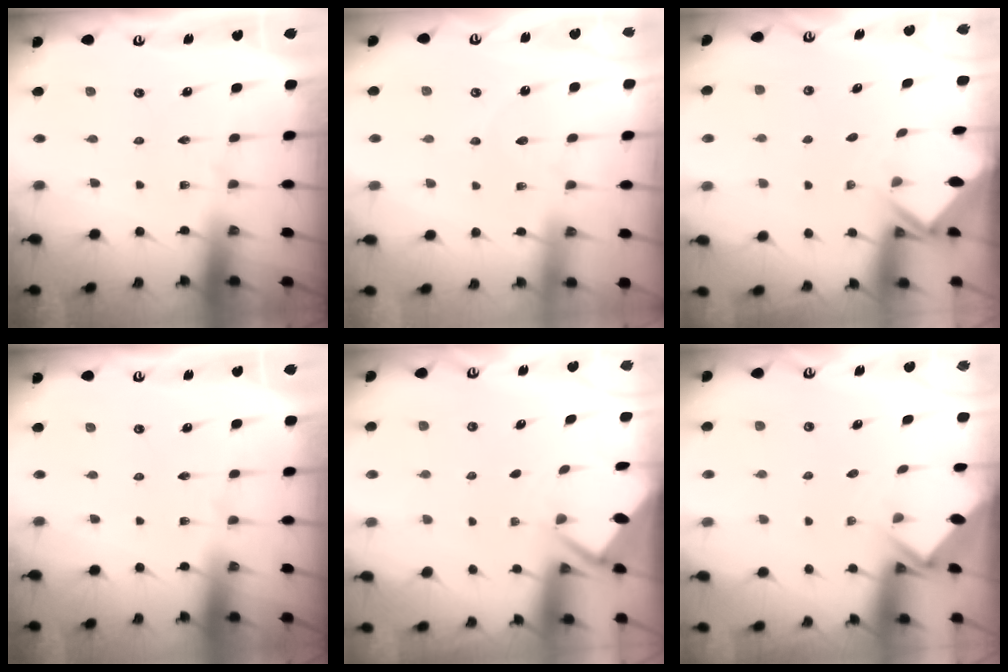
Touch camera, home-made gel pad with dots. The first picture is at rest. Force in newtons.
{"total": 2.9, "press": 2.9, "slide": 0.4}
{"total": 2.3, "press": 2.3, "slide": 0.2}
{"total": 0.0}
{"total": 2.7, "press": 2.6, "slide": 0.4}
{"total": 2.8, "press": 2.8, "slide": 0.2}